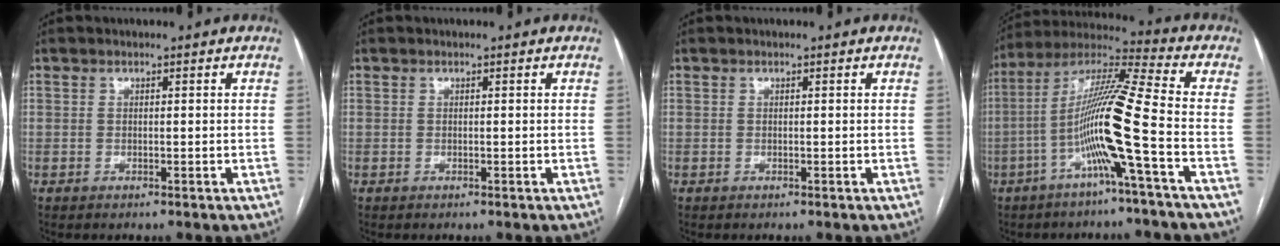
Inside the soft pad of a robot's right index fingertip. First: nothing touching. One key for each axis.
{"total": 0.0}
{"total": 0.0}
{"total": 13.9, "fx": -4.3, "fy": -1.7, "fz": 13.2, "tx": -0.253, "ty": 0.006, "tz": -0.091}